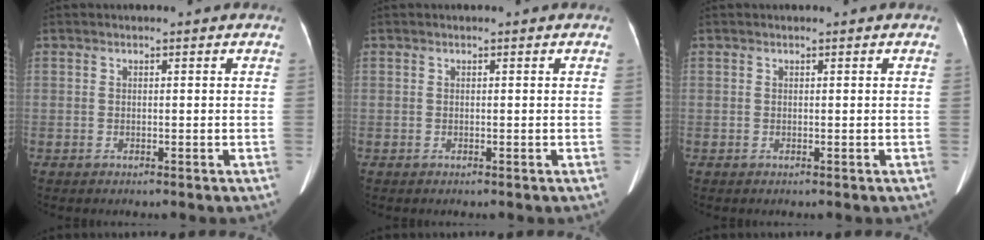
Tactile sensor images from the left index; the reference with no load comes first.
{"total": 0.0}
{"total": 0.0}